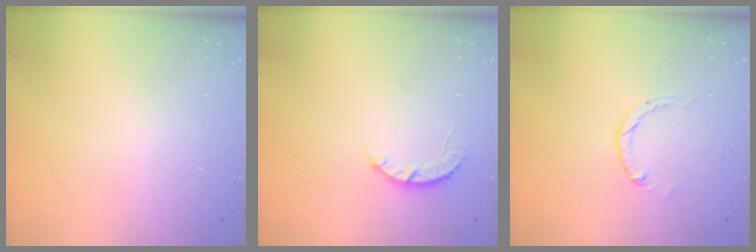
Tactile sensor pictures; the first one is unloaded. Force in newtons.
{"total": 3.9, "press": 3.8, "slide": 0.6}
{"total": 1.2, "press": 1.2, "slide": 0.3}